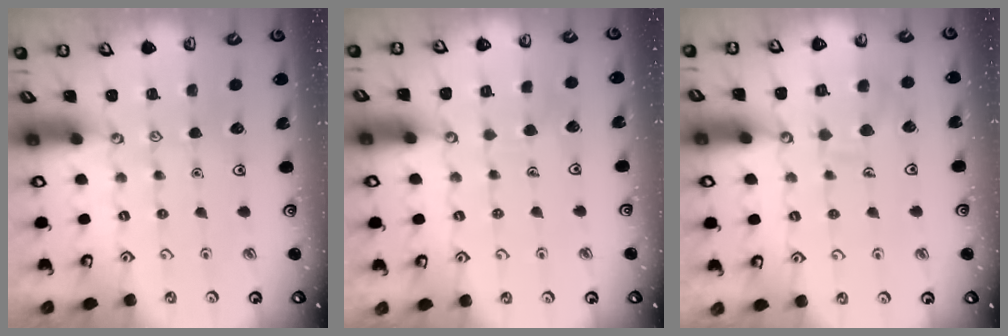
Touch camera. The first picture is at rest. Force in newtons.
{"total": 2.7, "press": 2.7, "slide": 0.1}
{"total": 9.2, "press": 9.2, "slide": 0.7}